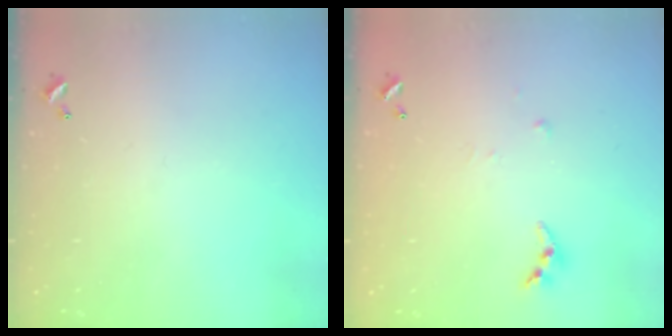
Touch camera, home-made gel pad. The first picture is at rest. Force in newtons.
{"total": 4.4, "press": 4.4, "slide": 0.3}